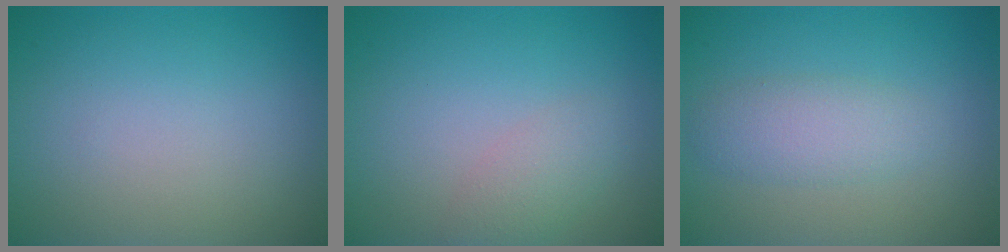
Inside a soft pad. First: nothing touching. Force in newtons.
{"total": 2.0, "press": 2.0, "slide": 0.1}
{"total": 2.7, "press": 2.7, "slide": 0.1}